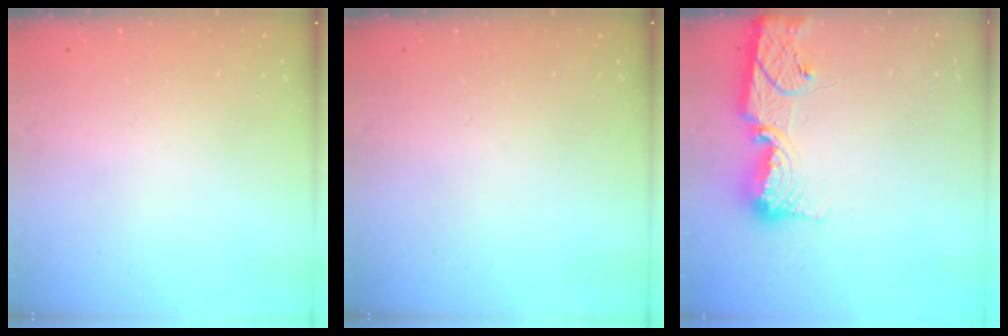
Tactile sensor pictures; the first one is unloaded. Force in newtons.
{"total": 0.0}
{"total": 14.0, "press": 14.0, "slide": 1.1}